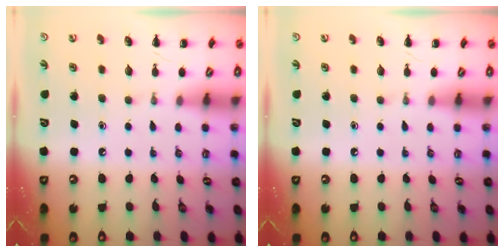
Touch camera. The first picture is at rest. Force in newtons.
{"total": 0.0}